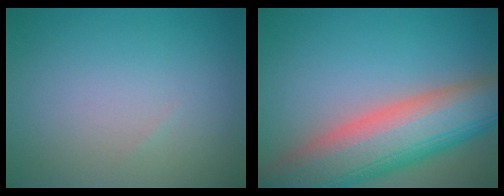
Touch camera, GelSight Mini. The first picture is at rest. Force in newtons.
{"total": 12.1, "press": 12.1, "slide": 0.7}